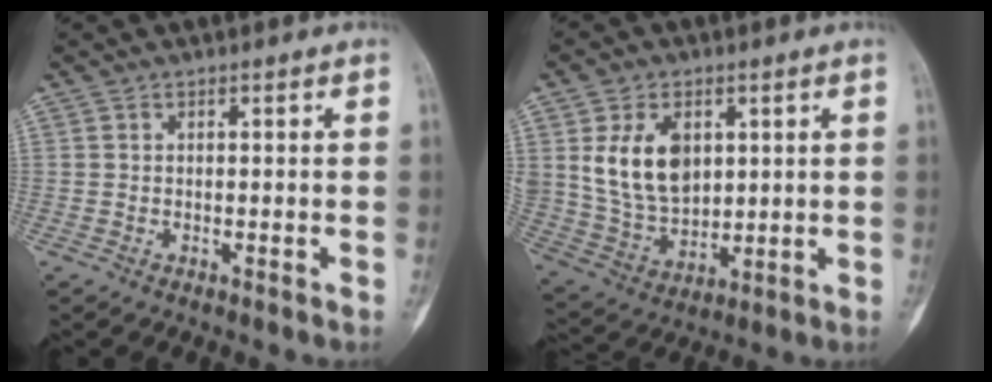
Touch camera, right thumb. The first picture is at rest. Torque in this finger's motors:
{"motor_torque": [-0.69, 1.33, 1.26, 0.35, 0.13]}